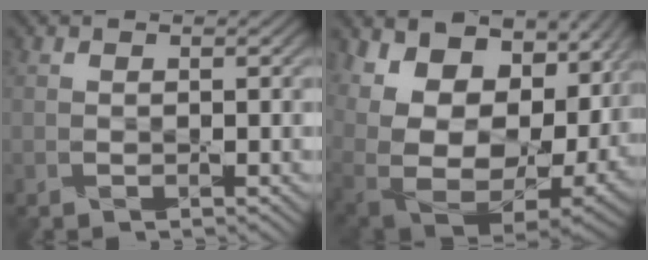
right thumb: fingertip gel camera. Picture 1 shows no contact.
{"total": 17.9, "force": [4.8, 12.7, 11.7], "torque": [-0.223, 0.001, 0.128]}